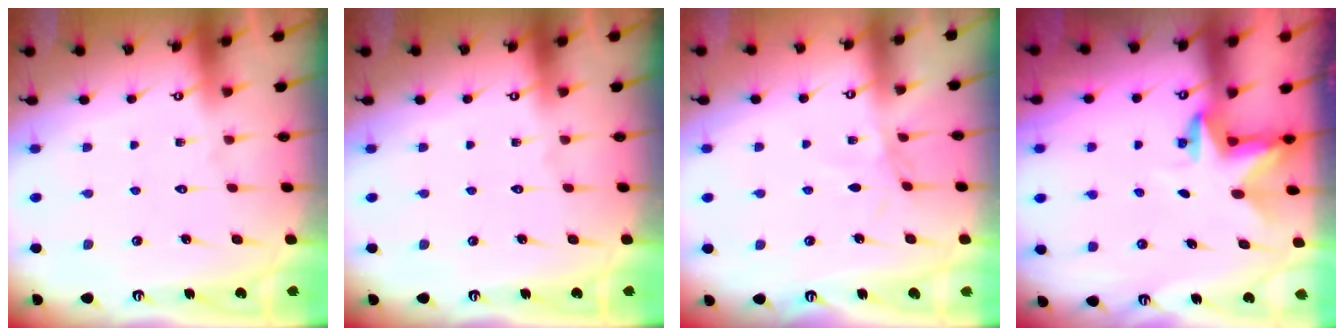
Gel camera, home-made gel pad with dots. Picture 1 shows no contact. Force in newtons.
{"total": 0.0}
{"total": 1.7, "press": 1.7, "slide": 0.5}
{"total": 2.9, "press": 2.9, "slide": 0.1}